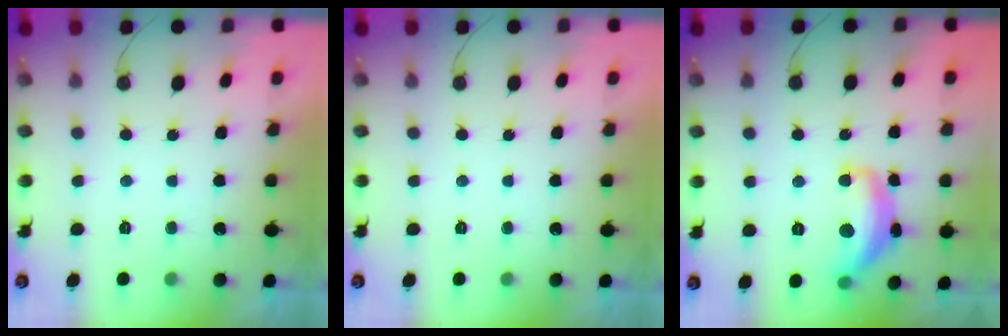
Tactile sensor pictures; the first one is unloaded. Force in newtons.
{"total": 0.0}
{"total": 14.5, "press": 14.4, "slide": 1.1}